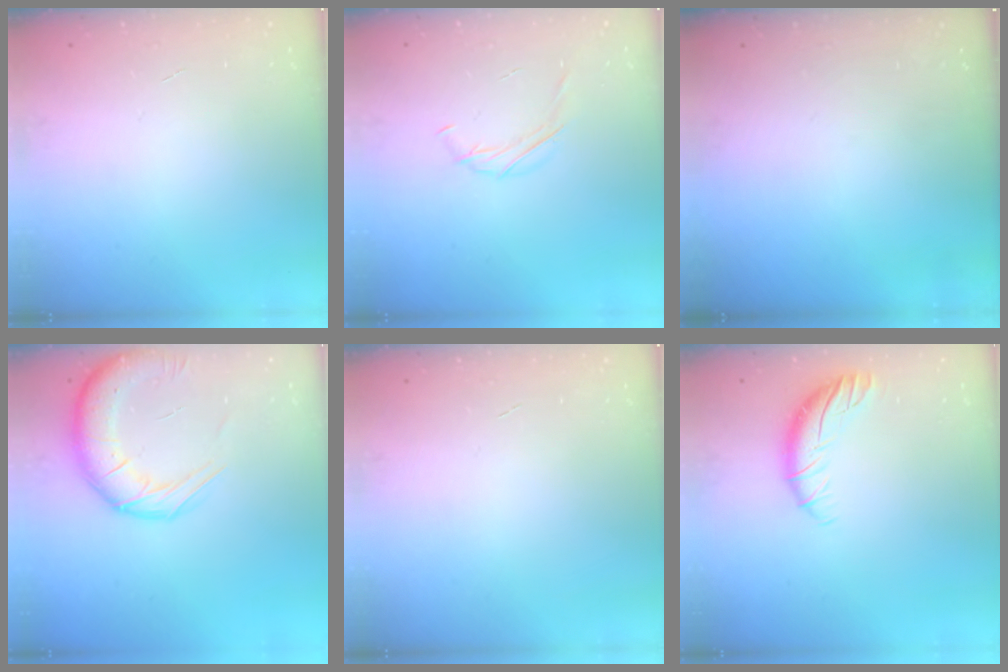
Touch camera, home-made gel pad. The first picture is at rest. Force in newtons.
{"total": 7.1, "press": 7.0, "slide": 0.8}
{"total": 0.0}
{"total": 15.8, "press": 15.3, "slide": 3.9}
{"total": 0.0}
{"total": 9.0, "press": 8.9, "slide": 1.1}